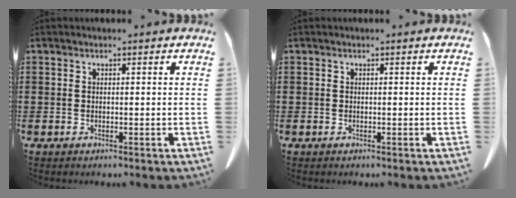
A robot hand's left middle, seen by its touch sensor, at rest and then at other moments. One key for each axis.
{"total": 0.0}